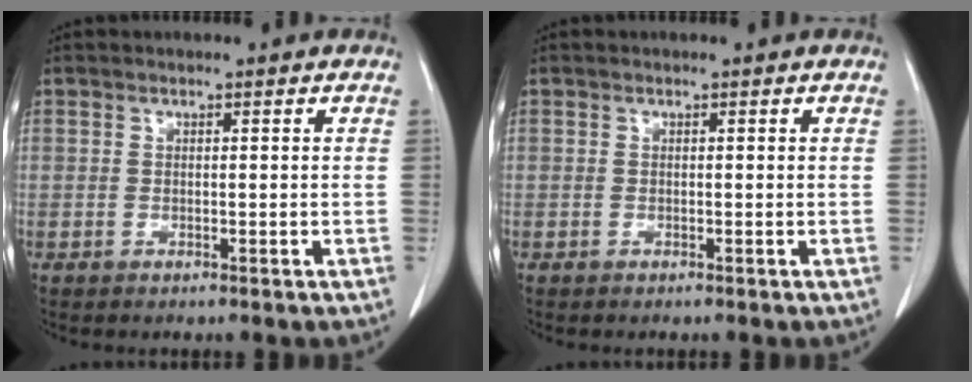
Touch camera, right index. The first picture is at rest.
{"total": 0.0}